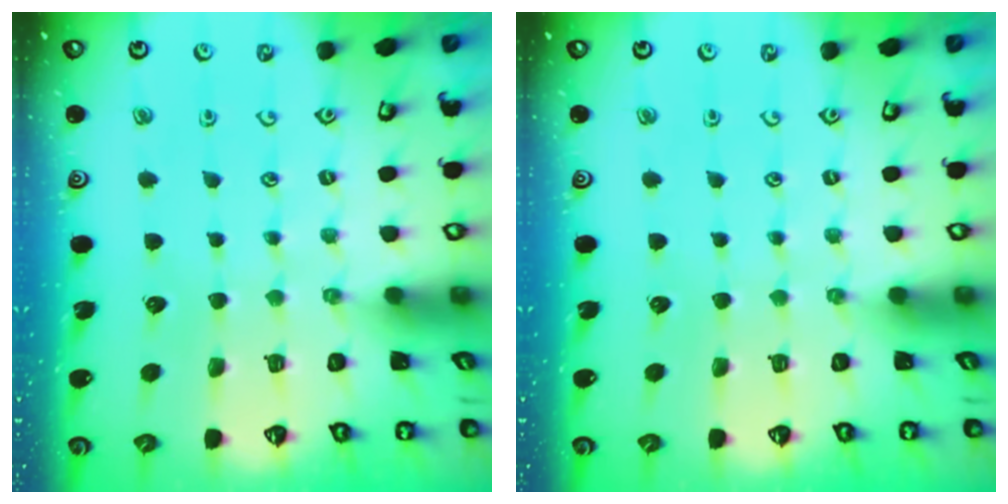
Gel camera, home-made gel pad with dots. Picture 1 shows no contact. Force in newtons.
{"total": 0.0}